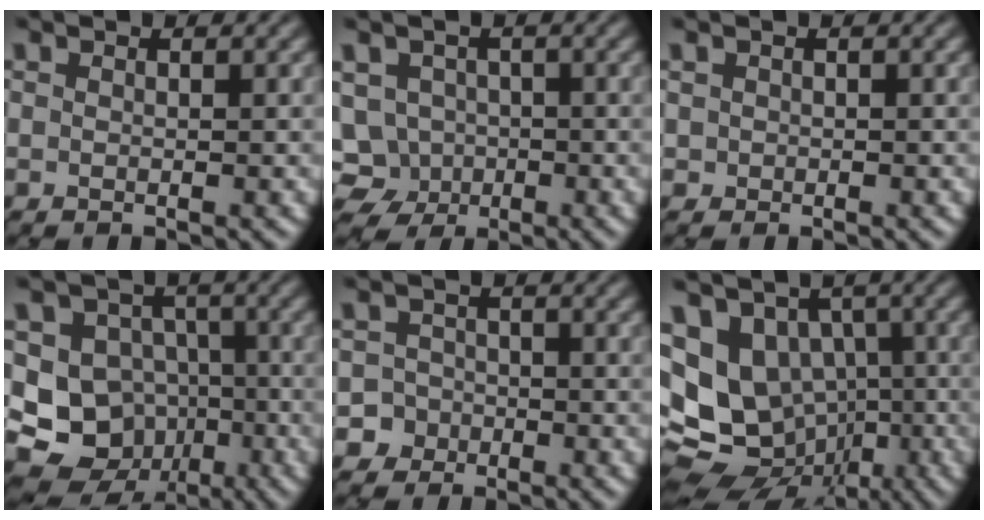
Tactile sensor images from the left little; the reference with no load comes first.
{"total": 5.0, "force": [-1.7, 4.5, 1.3], "torque": [-0.009, 0.008, -0.044]}
{"total": 0.5, "force": [0.0, 0.5, 0.0], "torque": [0.008, -0.001, 0.004]}
{"total": 9.5, "force": [-2.3, 8.5, 3.5], "torque": [-0.058, -0.001, -0.056]}
{"total": 4.3, "force": [-2.4, 3.6, 0.3], "torque": [0.021, 0.000, -0.055]}
{"total": 13.6, "force": [-1.0, 11.2, 7.5], "torque": [-0.142, -0.006, -0.016]}